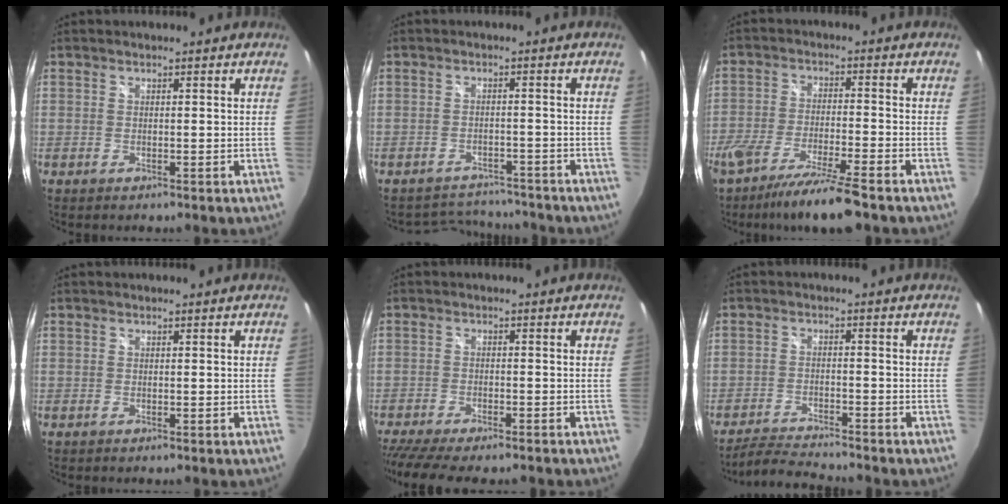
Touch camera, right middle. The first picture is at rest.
{"total": 6.6, "force": [-6.2, 2.2, 0.4], "torque": [-0.017, 0.012, -0.087]}
{"total": 12.1, "force": [-9.5, 0.5, 7.5], "torque": [-0.159, -0.028, -0.164]}
{"total": 0.0}
{"total": 11.0, "force": [-9.4, 1.8, 5.5], "torque": [-0.123, -0.034, -0.149]}
{"total": 6.4, "force": [-6.1, 0.1, 2.0], "torque": [-0.061, -0.012, -0.111]}